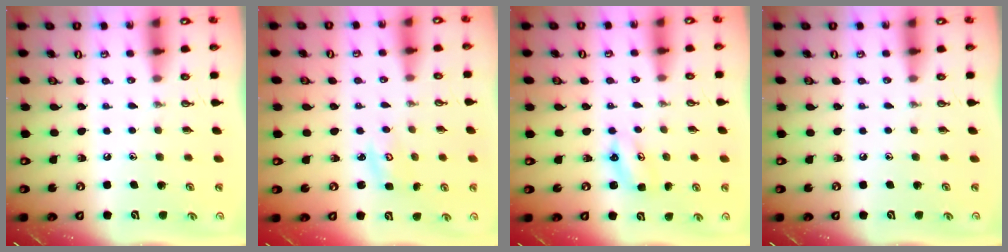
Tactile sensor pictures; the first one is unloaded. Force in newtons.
{"total": 2.9, "press": 2.8, "slide": 0.4}
{"total": 4.5, "press": 4.4, "slide": 0.4}
{"total": 0.0}